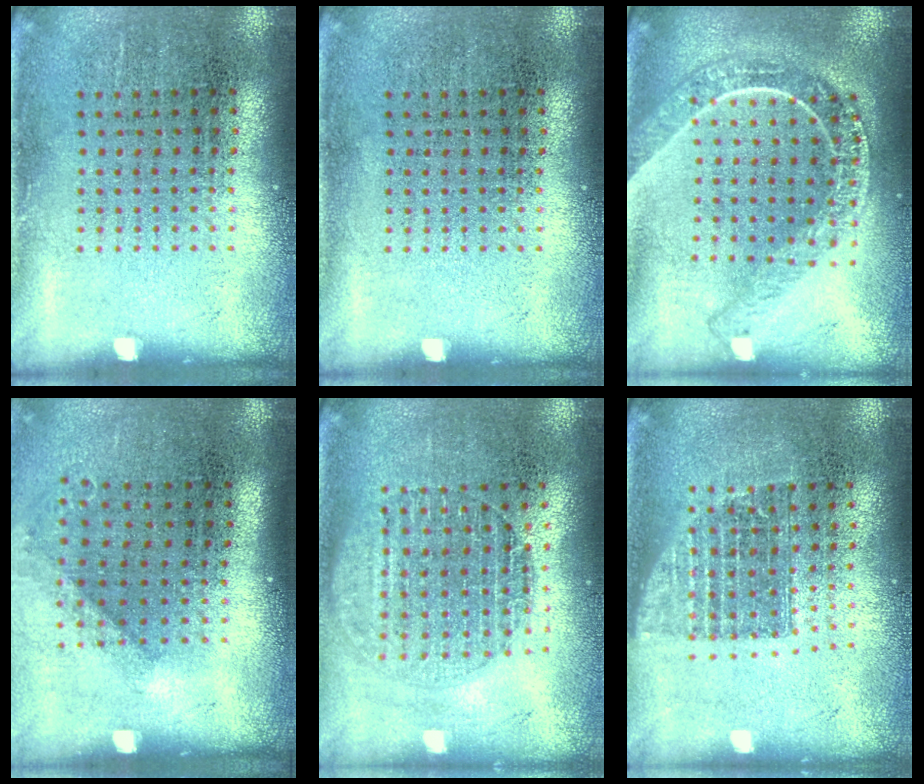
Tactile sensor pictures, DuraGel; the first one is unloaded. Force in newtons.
{"total": 0.0}
{"total": 2.2, "press": 1.9, "slide": 1.1}
{"total": 1.0, "press": 0.7, "slide": 0.7}
{"total": 1.6, "press": 1.4, "slide": 0.7}
{"total": 1.4, "press": 1.2, "slide": 0.7}